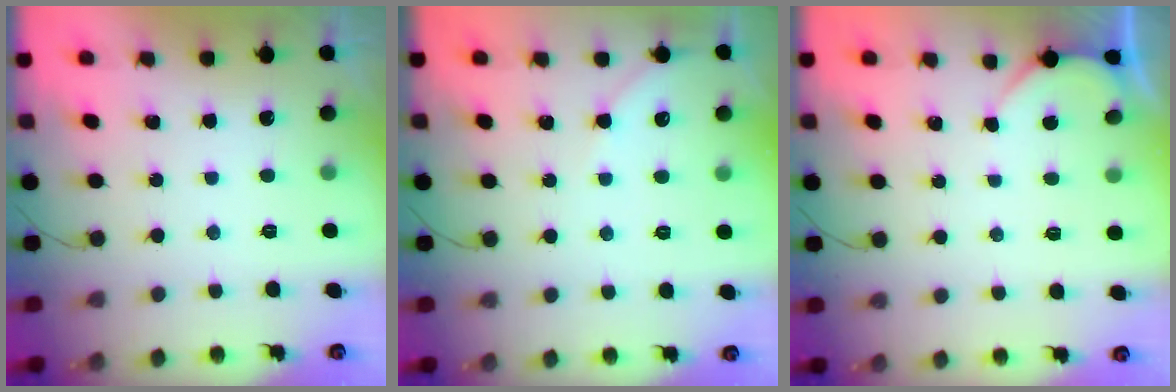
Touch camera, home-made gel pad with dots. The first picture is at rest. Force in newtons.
{"total": 2.9, "press": 2.9, "slide": 0.4}
{"total": 1.8, "press": 1.8, "slide": 0.2}